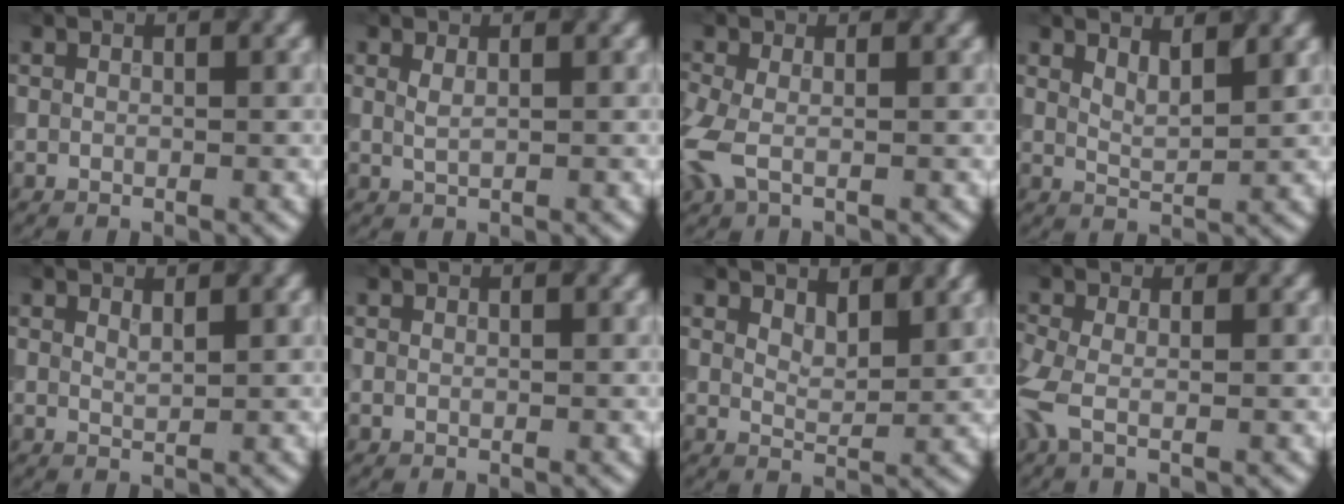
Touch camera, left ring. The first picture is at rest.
{"total": 1.1, "force": [0.5, 0.4, 0.8], "torque": [-0.014, 0.000, 0.009]}
{"total": 2.9, "force": [-0.5, 1.6, 2.4], "torque": [-0.069, -0.006, -0.017]}
{"total": 2.5, "force": [1.9, 0.6, 1.5], "torque": [-0.018, -0.003, 0.032]}
{"total": 0.9, "force": [0.7, 0.2, 0.5], "torque": [-0.009, -0.002, 0.013]}
{"total": 0.0}
{"total": 2.7, "force": [2.2, 0.9, 1.3], "torque": [-0.023, -0.001, 0.038]}
{"total": 2.5, "force": [-0.7, 0.8, 2.3], "torque": [-0.060, -0.006, -0.022]}